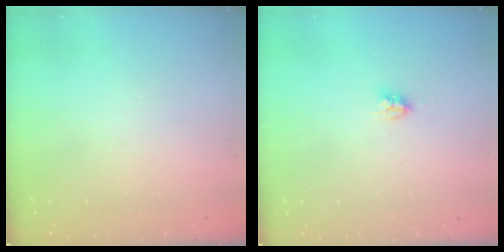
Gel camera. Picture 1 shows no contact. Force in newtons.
{"total": 3.9, "press": 3.9, "slide": 0.4}